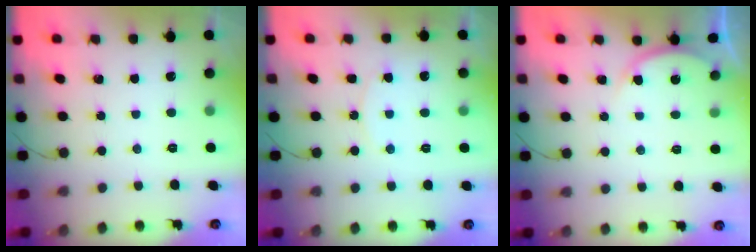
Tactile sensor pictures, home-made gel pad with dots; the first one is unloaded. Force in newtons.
{"total": 6.7, "press": 6.7, "slide": 0.6}
{"total": 3.4, "press": 3.4, "slide": 0.5}